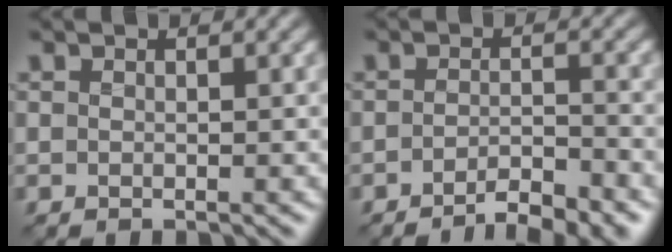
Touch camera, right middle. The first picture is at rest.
{"total": 4.2, "force": [-3.0, 1.0, 2.8], "torque": [-0.038, 0.002, -0.049]}